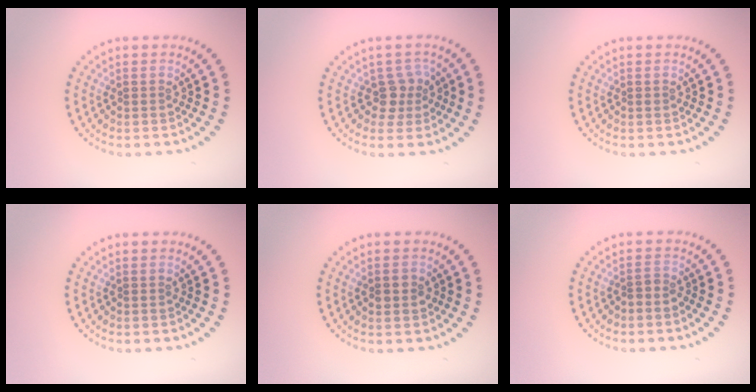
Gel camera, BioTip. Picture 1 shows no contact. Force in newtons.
{"total": 2.1, "press": 1.7, "slide": 1.2}
{"total": 0.0}
{"total": 0.0}
{"total": 2.0, "press": 2.0, "slide": 0.1}
{"total": 0.9, "press": 0.6, "slide": 0.7}